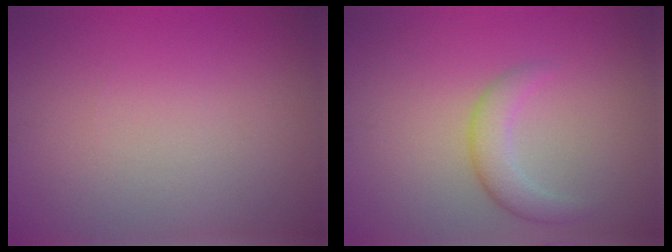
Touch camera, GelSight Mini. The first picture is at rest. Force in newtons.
{"total": 2.6, "press": 2.6, "slide": 0.1}